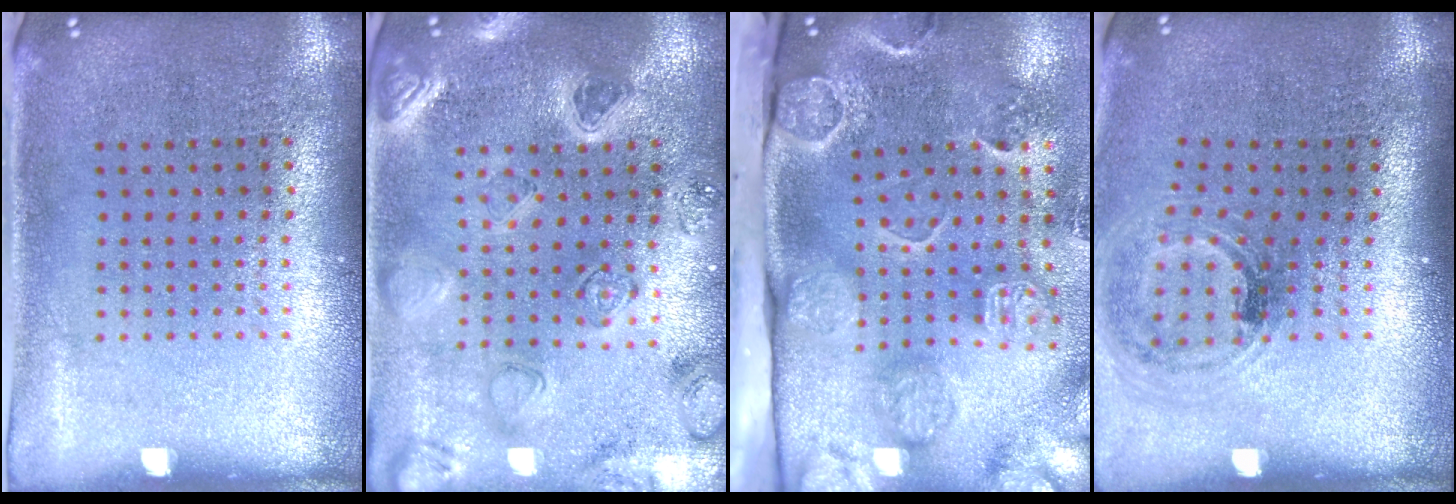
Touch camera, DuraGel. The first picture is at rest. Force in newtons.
{"total": 2.2, "press": 2.2, "slide": 0.4}
{"total": 4.7, "press": 3.3, "slide": 3.3}
{"total": 1.1, "press": 1.1, "slide": 0.3}